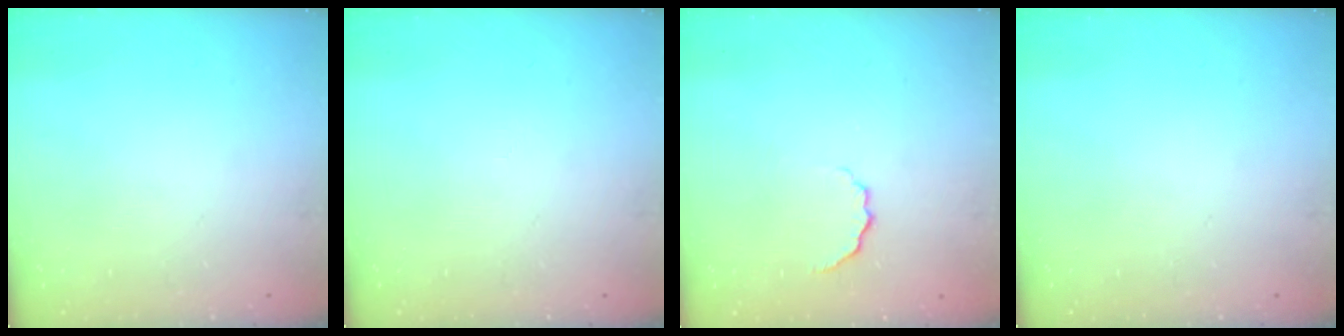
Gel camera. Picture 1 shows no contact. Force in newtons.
{"total": 0.0}
{"total": 4.9, "press": 4.8, "slide": 1.3}
{"total": 0.0}